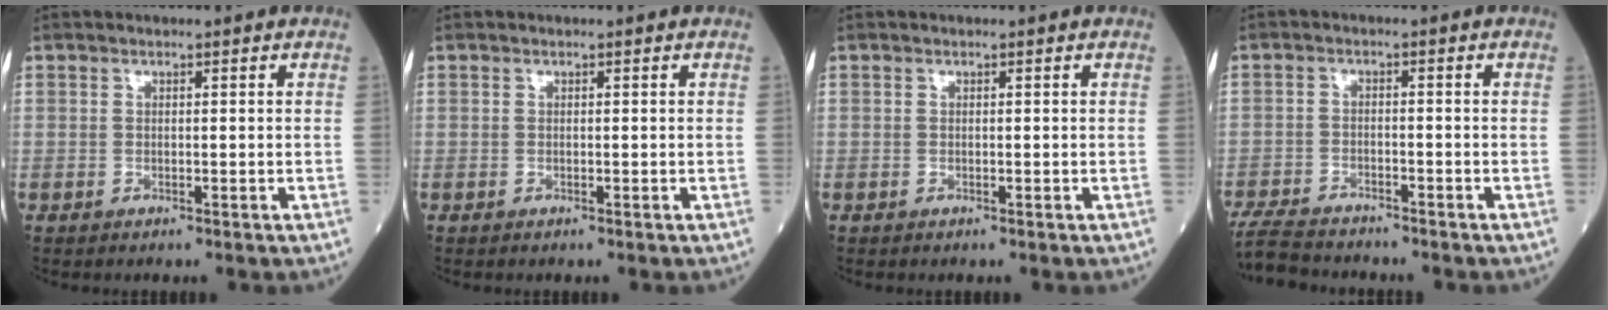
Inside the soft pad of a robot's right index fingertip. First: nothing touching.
{"total": 0.0}
{"total": 0.0}
{"total": 7.8, "force": [-7.3, 1.4, 2.3], "torque": [-0.039, -0.019, -0.126]}